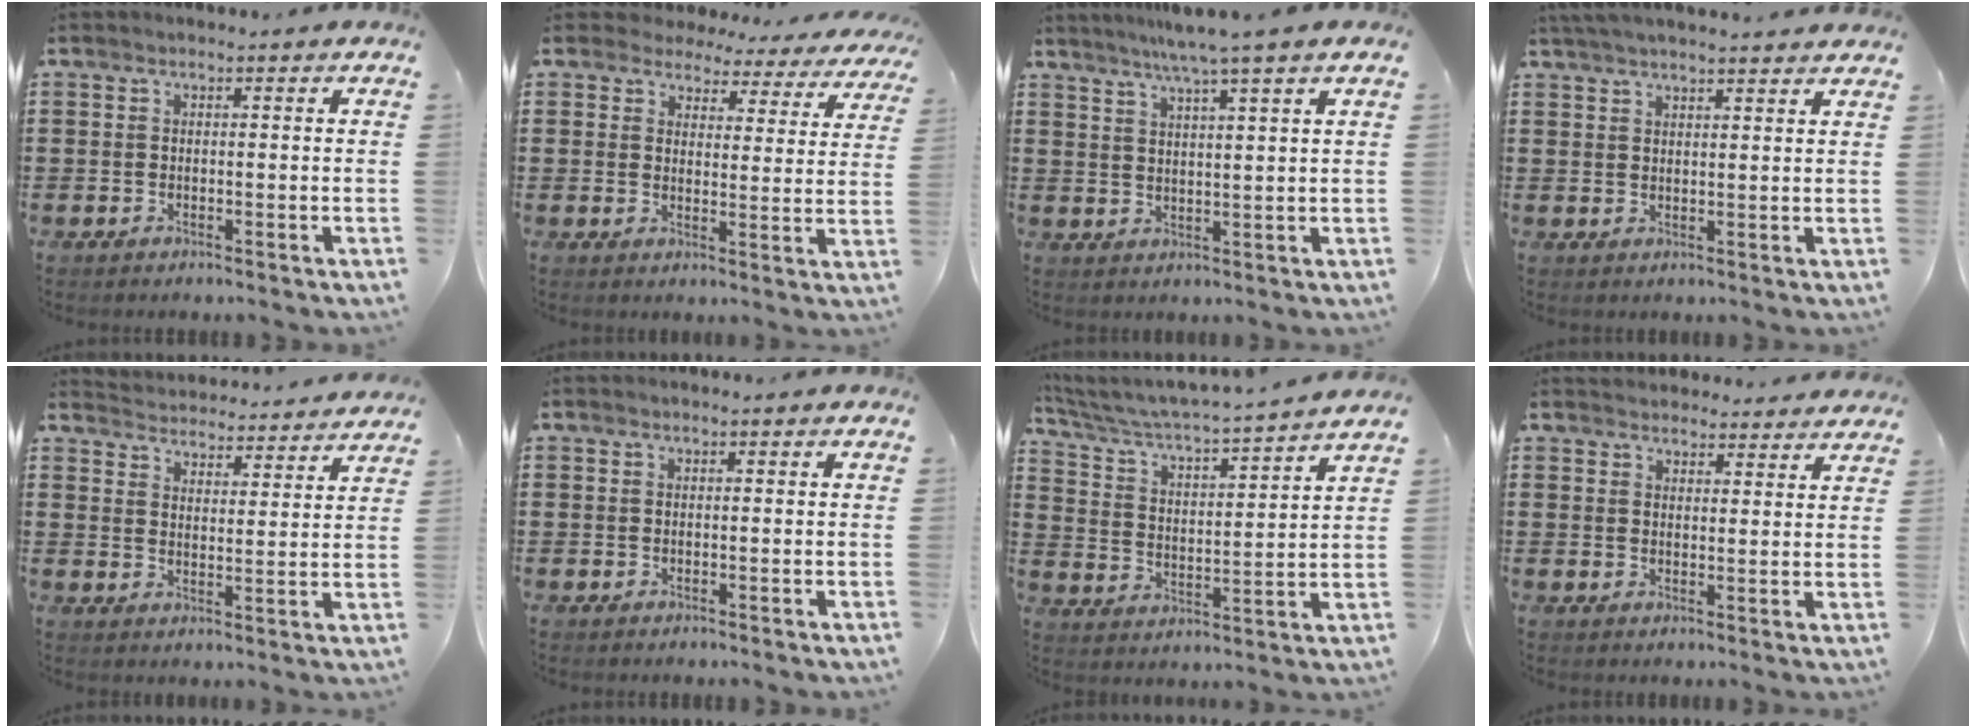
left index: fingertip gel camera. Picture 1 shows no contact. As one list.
[{"total": 3.7, "force": [3.5, 1.1, 0.3], "torque": [-0.028, -0.019, 0.060]}, {"total": 4.9, "force": [3.8, -1.1, 2.8], "torque": [-0.062, -0.012, 0.063]}, {"total": 2.8, "force": [2.7, -0.3, 0.6], "torque": [-0.020, -0.004, 0.051]}, {"total": 3.9, "force": [3.8, -0.3, -0.7], "torque": [-0.008, -0.031, 0.064]}, {"total": 0.0}, {"total": 3.2, "force": [3.1, -0.2, 1.0], "torque": [-0.042, -0.034, 0.039]}, {"total": 2.9, "force": [2.8, 0.3, -0.4], "torque": [0.007, -0.013, 0.052]}]